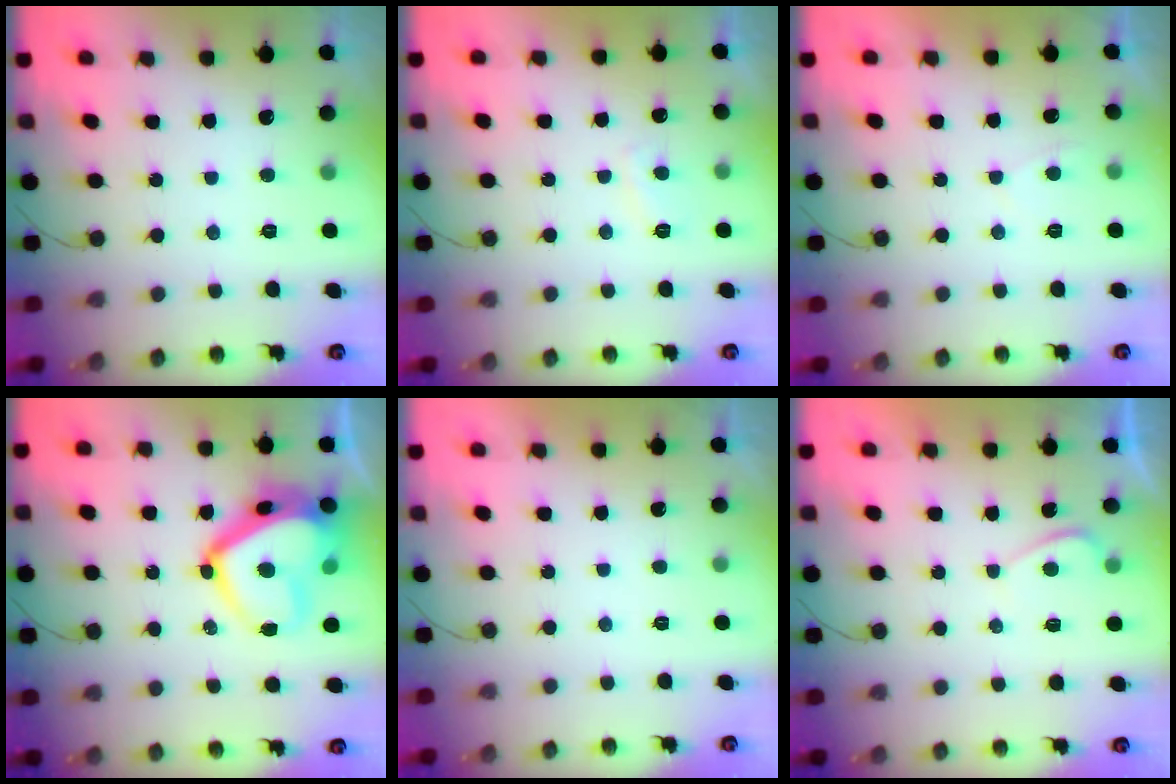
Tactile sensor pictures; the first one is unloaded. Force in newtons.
{"total": 2.8, "press": 2.7, "slide": 0.6}
{"total": 0.9, "press": 0.7, "slide": 0.5}
{"total": 18.0, "press": 17.9, "slide": 2.0}
{"total": 2.2, "press": 2.1, "slide": 0.4}
{"total": 0.6, "press": 0.3, "slide": 0.5}